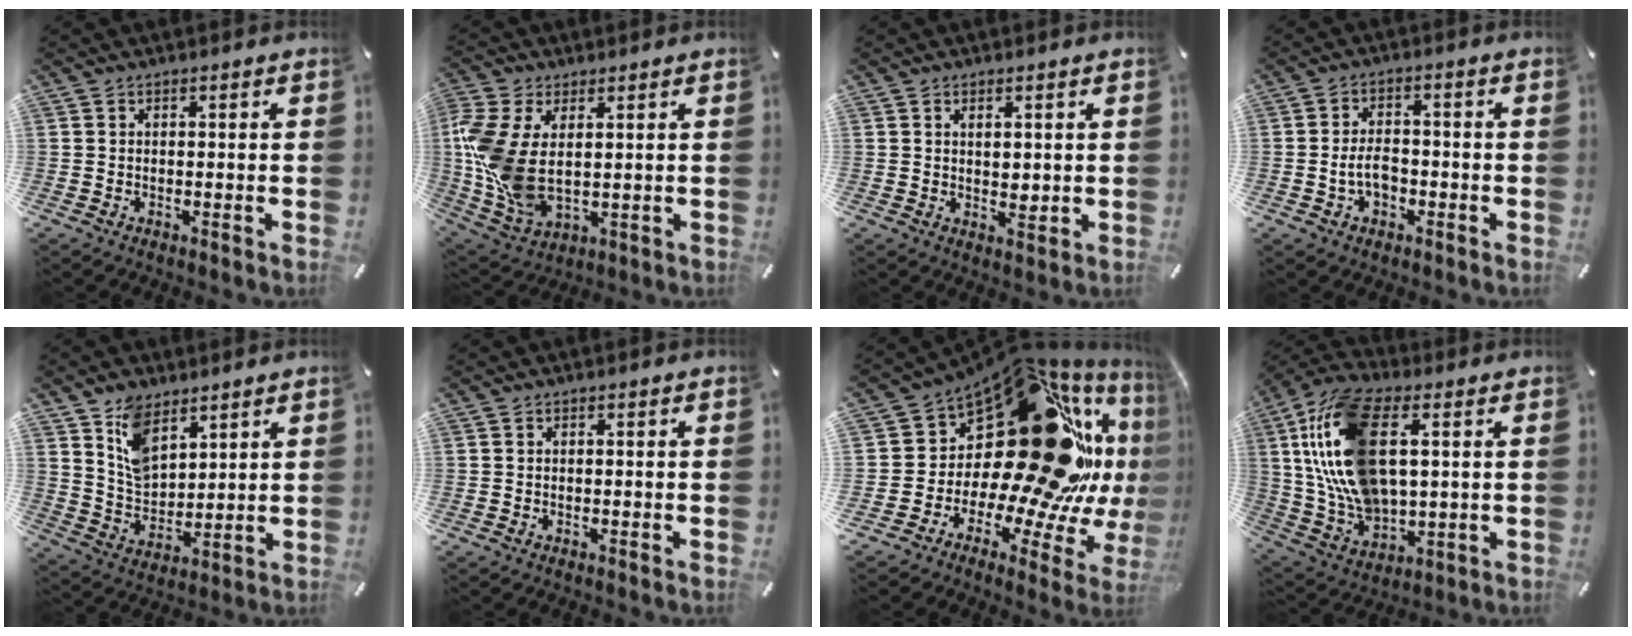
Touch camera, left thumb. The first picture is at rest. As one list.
[{"total": 12.2, "force": [1.4, 8.0, 9.1], "torque": [-0.217, -0.010, 0.033]}, {"total": 2.8, "force": [0.8, 1.4, 2.3], "torque": [-0.039, 0.001, 0.011]}, {"total": 5.5, "force": [-1.5, 3.7, 3.8], "torque": [-0.080, 0.009, -0.029]}, {"total": 9.5, "force": [6.0, 5.7, 4.6], "torque": [-0.101, -0.023, 0.118]}, {"total": 0.0}, {"total": 33.3, "force": [10.6, 18.3, 25.6], "torque": [-0.351, -0.151, 0.234]}, {"total": 19.0, "force": [4.4, 11.4, 14.5], "torque": [-0.348, -0.005, 0.076]}]